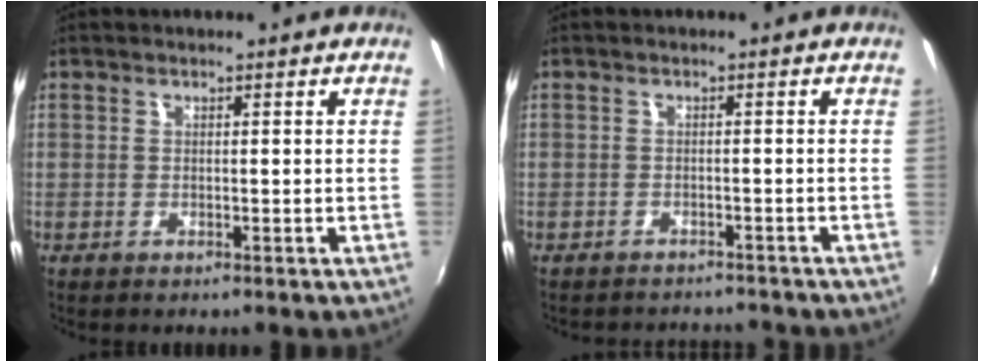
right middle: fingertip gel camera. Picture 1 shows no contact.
{"total": 4.2, "force": [-4.1, 0.9, 0.5], "torque": [-0.014, 0.000, -0.055]}